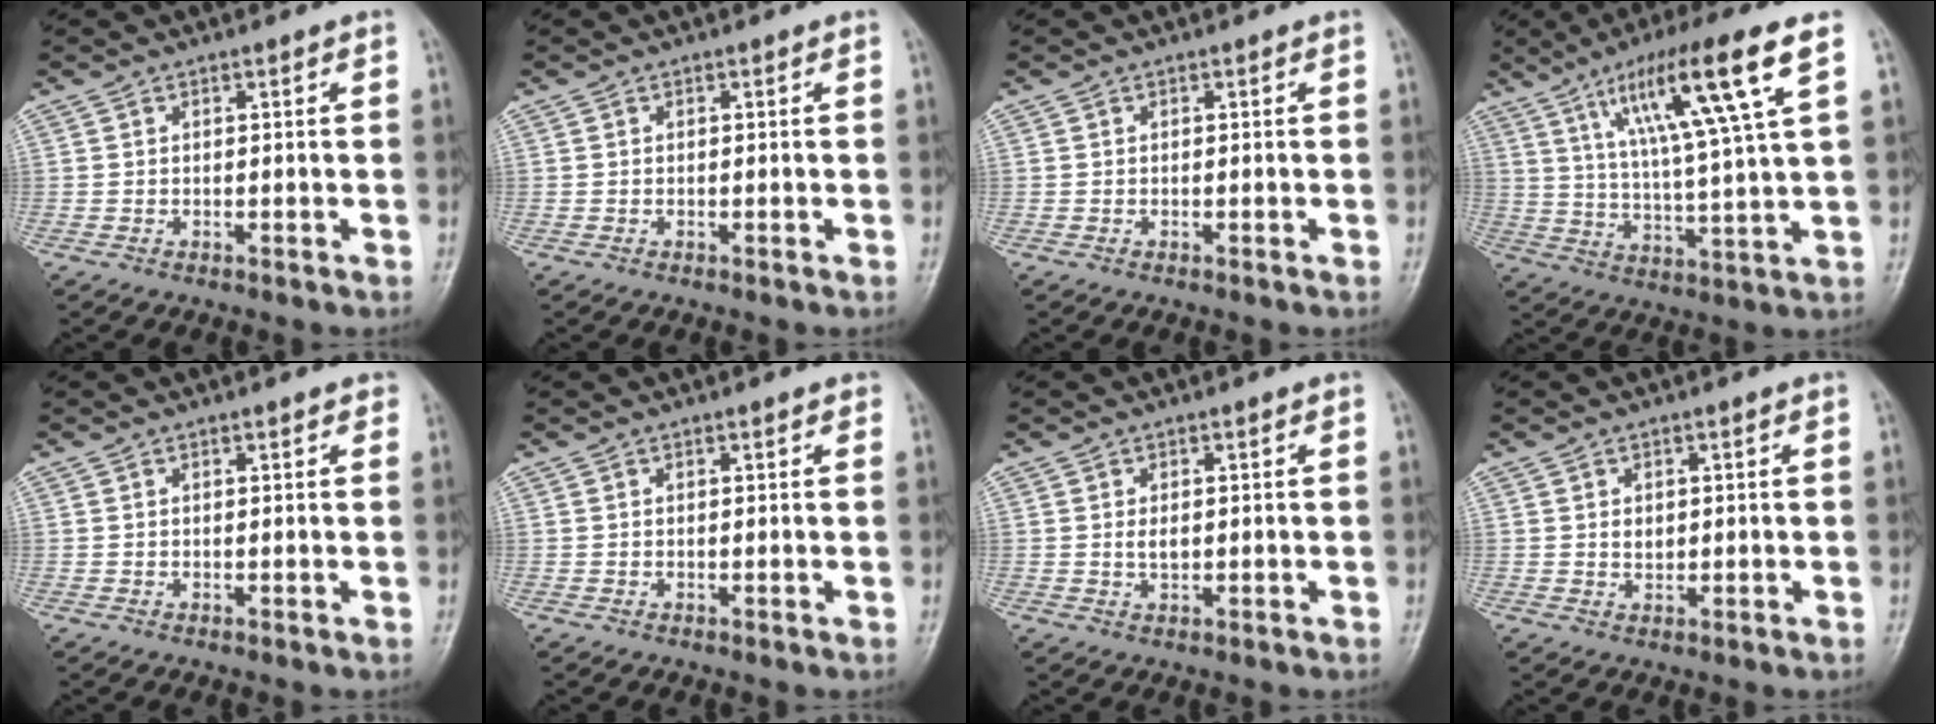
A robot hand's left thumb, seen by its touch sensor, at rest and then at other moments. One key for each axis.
{"total": 0.0}
{"total": 0.0}
{"total": 17.0, "fx": 7.8, "fy": 1.4, "fz": 15.1, "tx": -0.264, "ty": -0.017, "tz": 0.132}
{"total": 1.3, "fx": 0.9, "fy": 0.5, "fz": 0.8, "tx": -0.007, "ty": -0.003, "tz": 0.009}
{"total": 1.0, "fx": 0.7, "fy": 0.3, "fz": 0.7, "tx": -0.008, "ty": -0.002, "tz": 0.007}
{"total": 1.9, "fx": 0.4, "fy": 1.0, "fz": 1.6, "tx": -0.024, "ty": -0.003, "tz": 0.009}
{"total": 1.7, "fx": 0.6, "fy": 1.2, "fz": 1.1, "tx": -0.011, "ty": -0.004, "tz": 0.011}